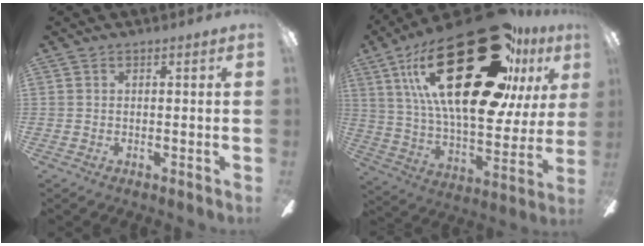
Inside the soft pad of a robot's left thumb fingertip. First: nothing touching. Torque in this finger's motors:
{"motor_torque": [2.53, 2.48, 2.51, -0.26, 0.77]}